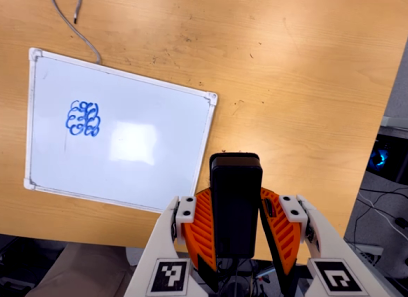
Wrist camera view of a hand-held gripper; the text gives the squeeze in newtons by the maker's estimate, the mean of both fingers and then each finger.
{"total": 6.3, "left": 4.9, "right": 7.7}